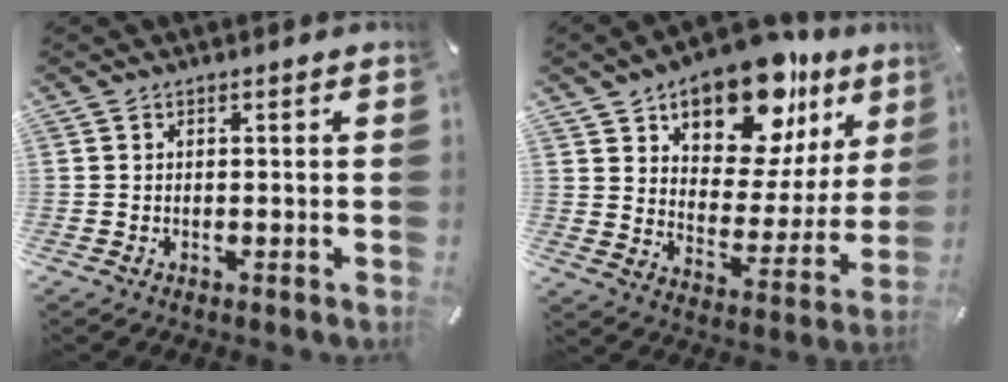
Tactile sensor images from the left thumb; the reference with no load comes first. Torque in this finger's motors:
{"motor_torque": [2.92, 2.09, 1.48, -1.29, 0.19]}